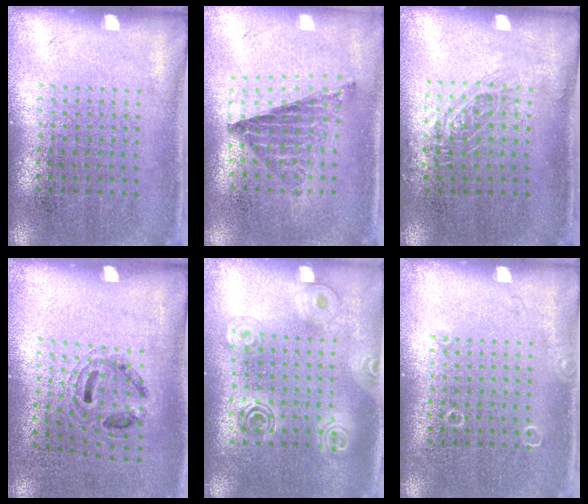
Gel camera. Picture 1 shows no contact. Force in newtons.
{"total": 0.9, "press": 0.9, "slide": 0.0}
{"total": 0.8, "press": 0.8, "slide": 0.2}
{"total": 1.0, "press": 0.8, "slide": 0.5}
{"total": 1.6, "press": 1.4, "slide": 0.7}
{"total": 0.5, "press": 0.5, "slide": 0.1}